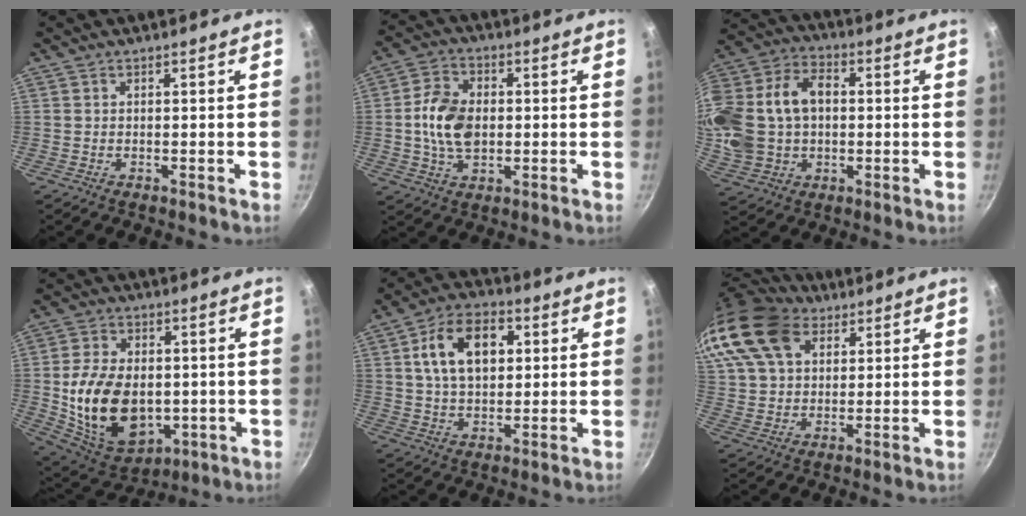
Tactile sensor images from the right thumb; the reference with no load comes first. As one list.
[{"total": 10.3, "force": [0.0, 7.0, 7.7], "torque": [-0.127, 0.011, -0.006]}, {"total": 23.8, "force": [1.9, 17.5, 16.0], "torque": [-0.347, 0.044, 0.036]}, {"total": 19.0, "force": [-1.4, 12.9, 13.9], "torque": [-0.223, -0.004, -0.002]}, {"total": 13.7, "force": [3.4, 8.8, 9.9], "torque": [-0.143, 0.009, 0.052]}, {"total": 21.5, "force": [11.3, 14.4, 11.2], "torque": [-0.248, 0.018, 0.213]}]